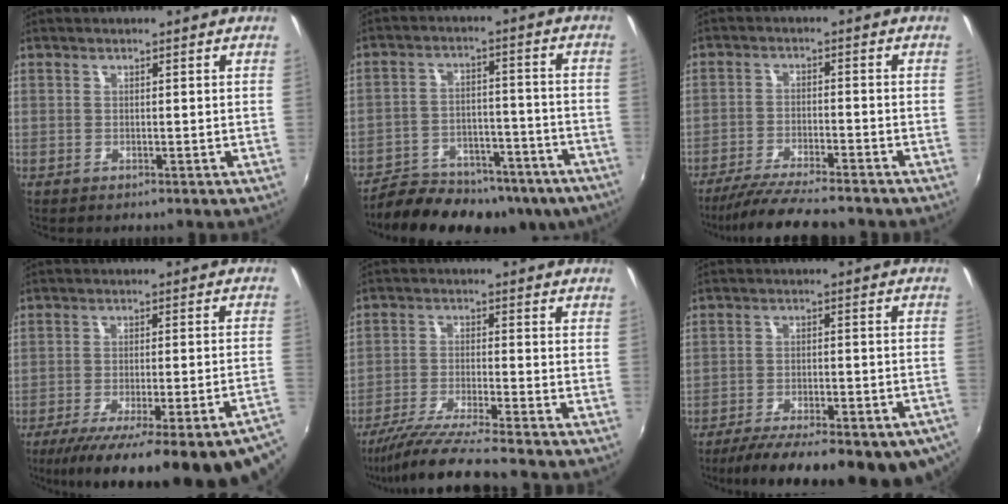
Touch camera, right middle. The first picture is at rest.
{"total": 21.8, "force": [-17.2, 8.9, 9.9], "torque": [-0.183, -0.009, -0.225]}
{"total": 11.9, "force": [-10.5, 1.1, 5.4], "torque": [-0.120, -0.021, -0.173]}
{"total": 27.2, "force": [-19.7, 4.6, 18.2], "torque": [-0.259, -0.050, -0.261]}
{"total": 10.8, "force": [-9.5, -1.2, 4.9], "torque": [-0.106, -0.020, -0.171]}
{"total": 24.4, "force": [-18.1, 7.1, 14.7], "torque": [-0.240, -0.043, -0.238]}